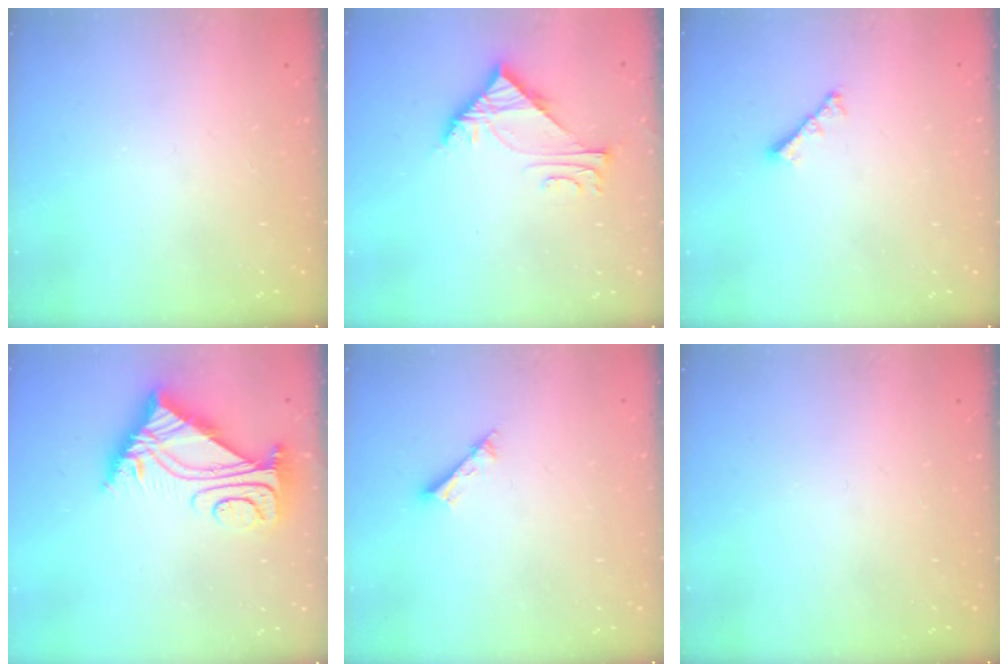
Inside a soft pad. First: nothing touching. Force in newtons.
{"total": 5.6, "press": 5.6, "slide": 0.3}
{"total": 2.8, "press": 2.7, "slide": 0.6}
{"total": 8.2, "press": 8.2, "slide": 0.8}
{"total": 2.2, "press": 2.1, "slide": 0.4}
{"total": 0.0}